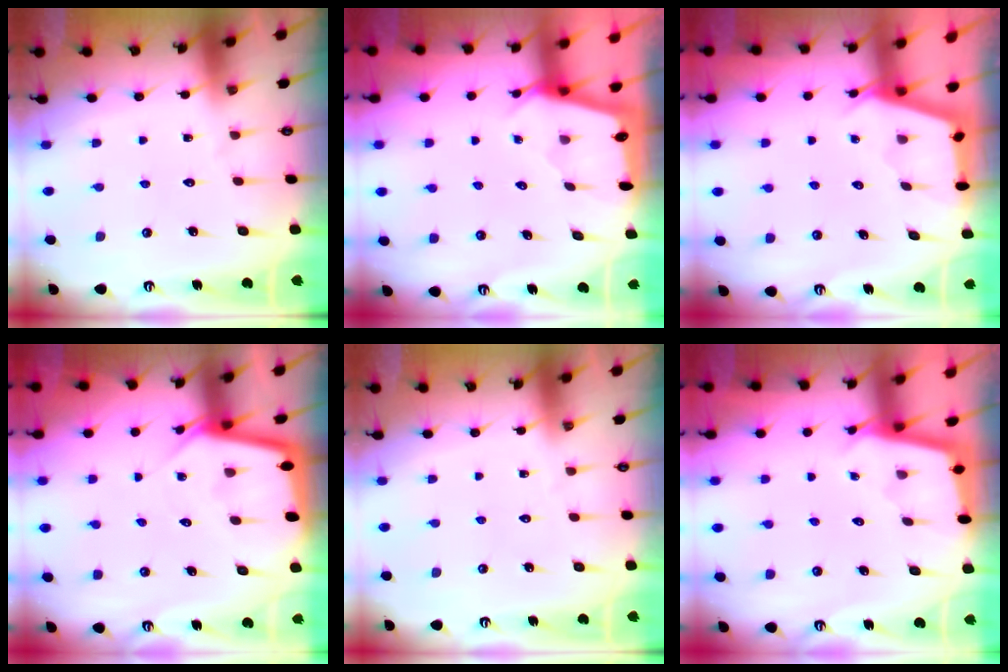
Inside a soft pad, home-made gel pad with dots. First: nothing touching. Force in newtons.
{"total": 2.2, "press": 2.2, "slide": 0.3}
{"total": 2.6, "press": 2.6, "slide": 0.3}
{"total": 4.9, "press": 4.9, "slide": 0.6}
{"total": 0.0}
{"total": 2.3, "press": 2.3, "slide": 0.2}